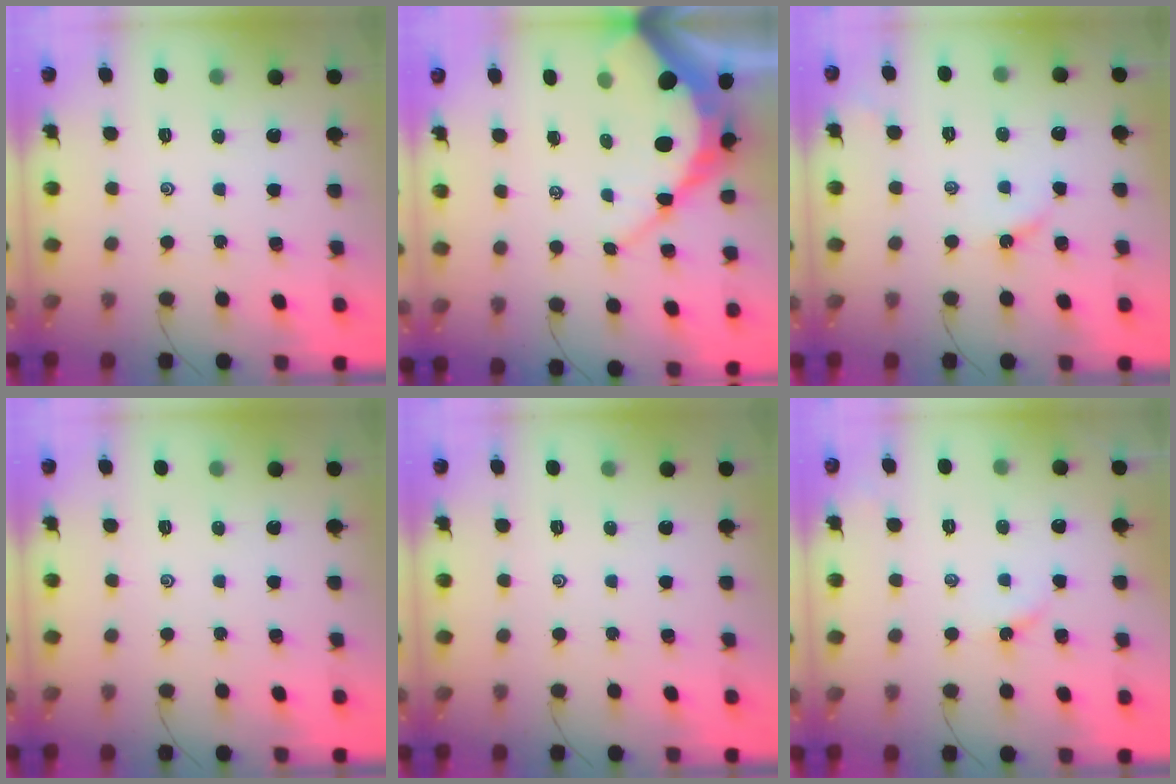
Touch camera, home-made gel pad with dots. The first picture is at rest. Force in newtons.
{"total": 12.5, "press": 12.5, "slide": 1.1}
{"total": 2.9, "press": 2.9, "slide": 0.5}
{"total": 0.0}
{"total": 0.0}
{"total": 2.4, "press": 2.4, "slide": 0.3}